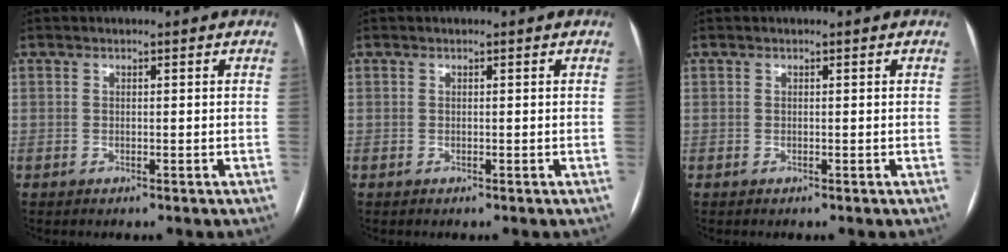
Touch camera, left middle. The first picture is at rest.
{"total": 0.0}
{"total": 0.0}